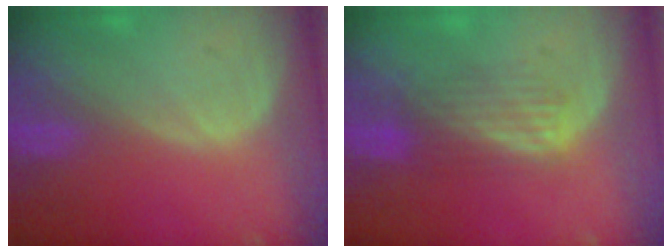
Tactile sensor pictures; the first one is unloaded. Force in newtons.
{"total": 4.3, "press": 4.3, "slide": 0.2}